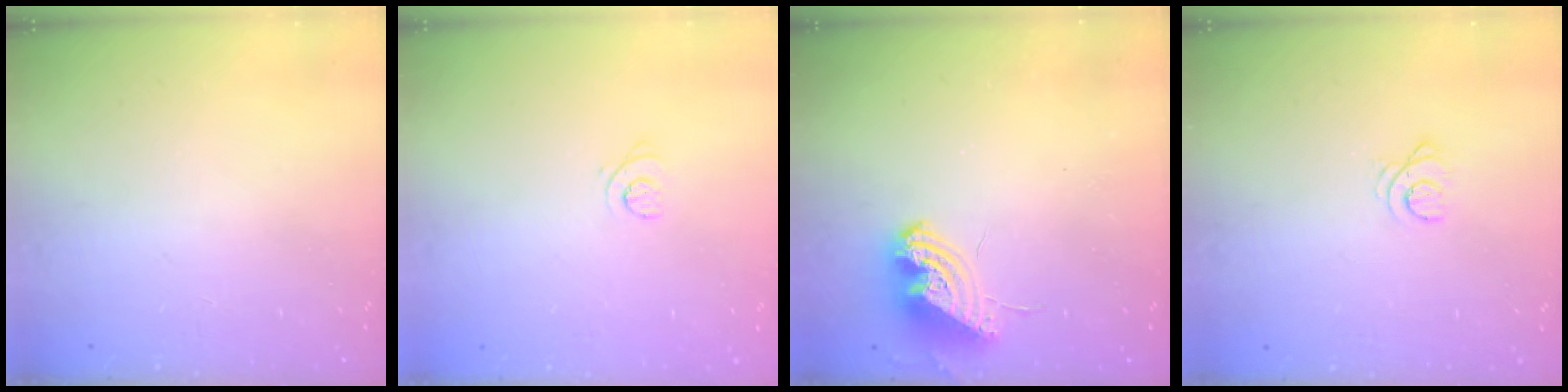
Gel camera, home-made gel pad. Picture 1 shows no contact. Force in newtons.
{"total": 2.9, "press": 2.9, "slide": 0.3}
{"total": 10.0, "press": 9.9, "slide": 0.5}
{"total": 2.3, "press": 2.3, "slide": 0.3}